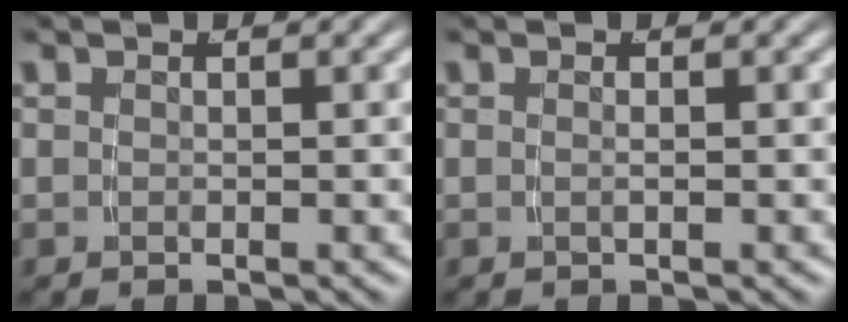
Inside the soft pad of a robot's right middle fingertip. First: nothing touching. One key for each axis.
{"total": 0.5, "fx": -0.2, "fy": -0.3, "fz": 0.3, "tx": -0.008, "ty": -0.001, "tz": -0.004}